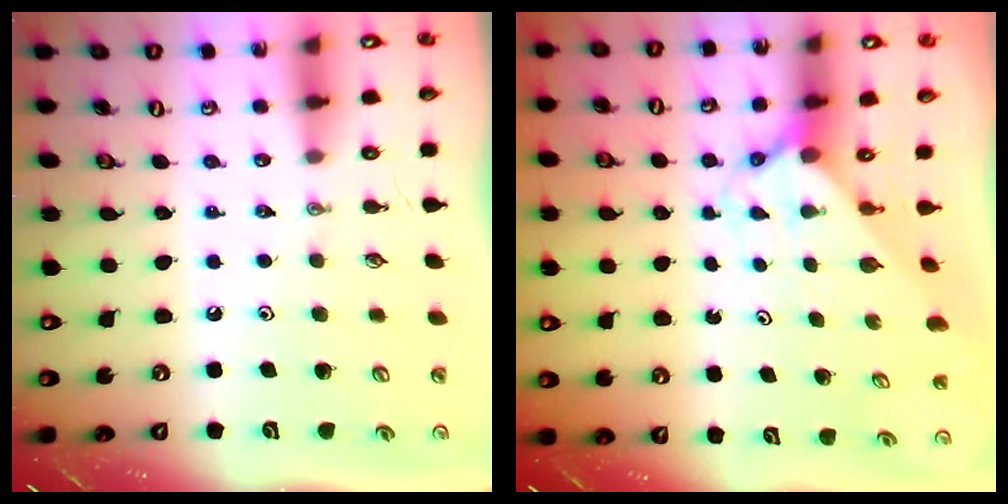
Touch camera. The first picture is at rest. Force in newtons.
{"total": 1.6, "press": 1.6, "slide": 0.1}